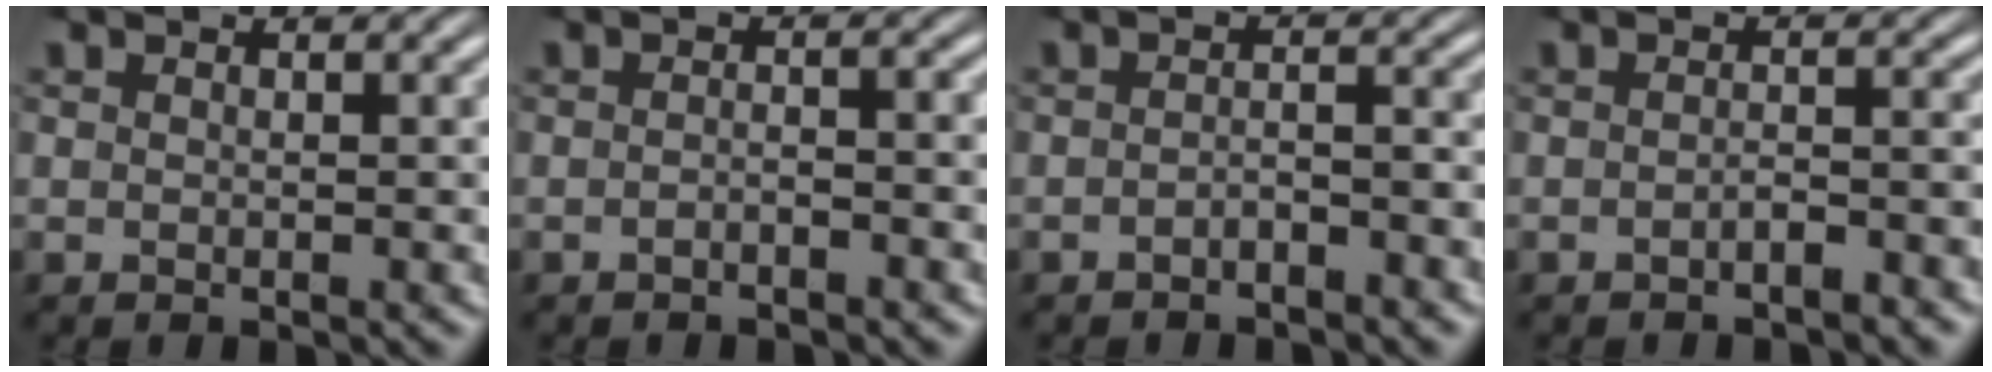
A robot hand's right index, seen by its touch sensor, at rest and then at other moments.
{"total": 1.3, "force": [-1.1, -0.1, 0.6], "torque": [-0.007, 0.004, -0.023]}
{"total": 2.1, "force": [-1.7, 0.4, 1.1], "torque": [-0.008, -0.004, -0.030]}
{"total": 1.7, "force": [-1.5, 0.1, 0.7], "torque": [-0.006, 0.000, -0.028]}